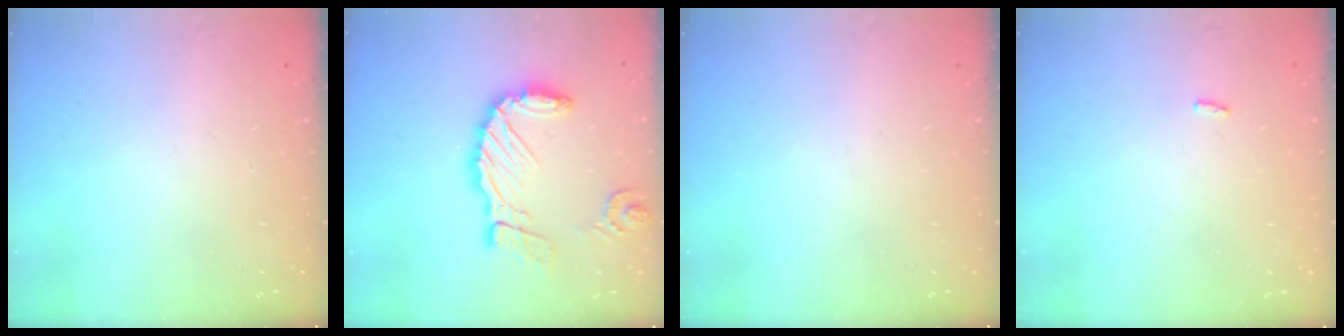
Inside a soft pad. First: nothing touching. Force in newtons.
{"total": 14.0, "press": 13.9, "slide": 1.7}
{"total": 0.0}
{"total": 2.9, "press": 2.9, "slide": 0.2}